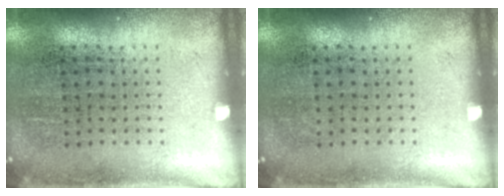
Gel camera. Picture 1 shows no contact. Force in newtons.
{"total": 0.0}